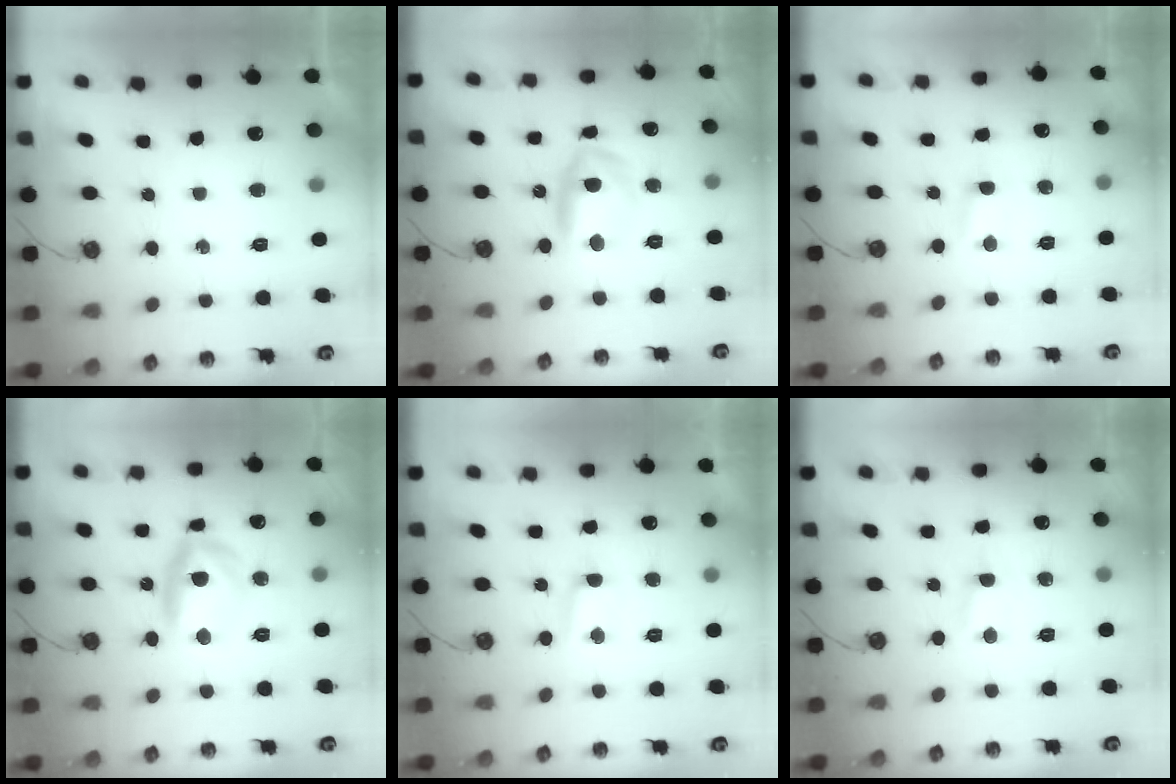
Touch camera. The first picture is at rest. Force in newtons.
{"total": 16.7, "press": 9.1, "slide": 14.1}
{"total": 1.3, "press": 1.3, "slide": 0.2}
{"total": 12.2, "press": 12.1, "slide": 1.1}
{"total": 2.4, "press": 2.4, "slide": 0.3}
{"total": 0.6, "press": 0.6, "slide": 0.1}